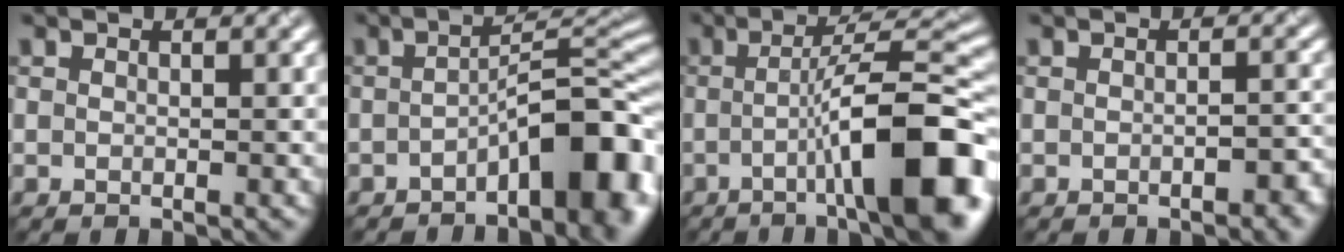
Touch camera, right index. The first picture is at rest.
{"total": 8.6, "force": [-3.5, 2.5, 7.4], "torque": [-0.095, 0.020, -0.061]}
{"total": 12.3, "force": [-2.9, 2.7, 11.7], "torque": [-0.157, 0.015, -0.046]}
{"total": 2.3, "force": [-1.1, 0.7, 1.9], "torque": [-0.026, 0.003, -0.014]}